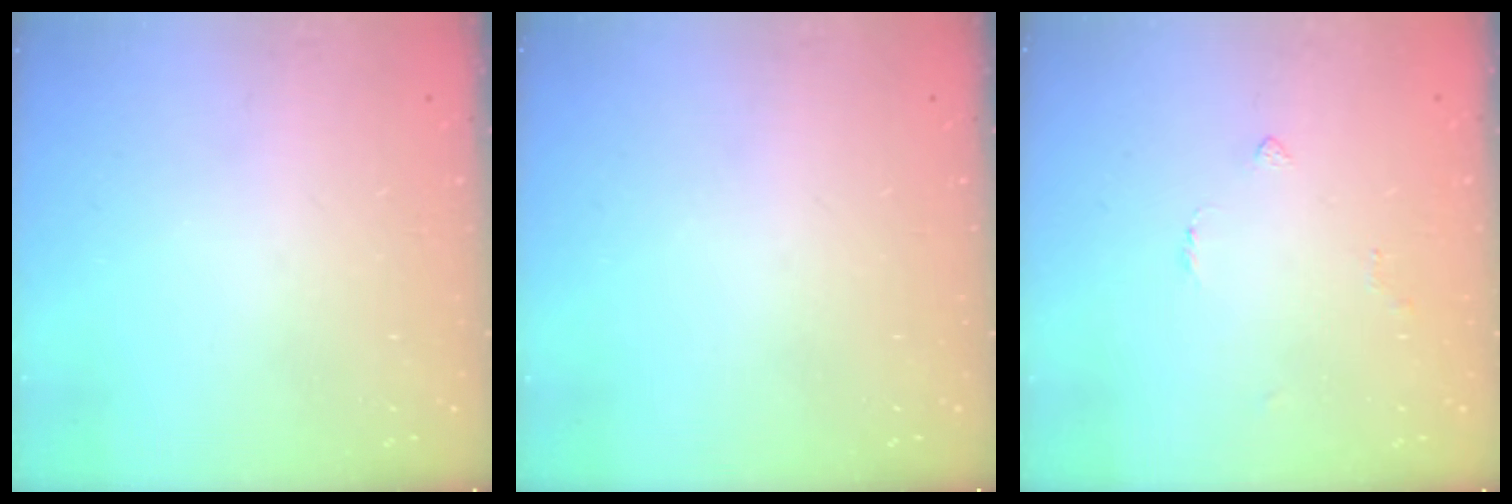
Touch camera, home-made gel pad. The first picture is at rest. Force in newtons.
{"total": 0.0}
{"total": 2.3, "press": 2.2, "slide": 0.6}